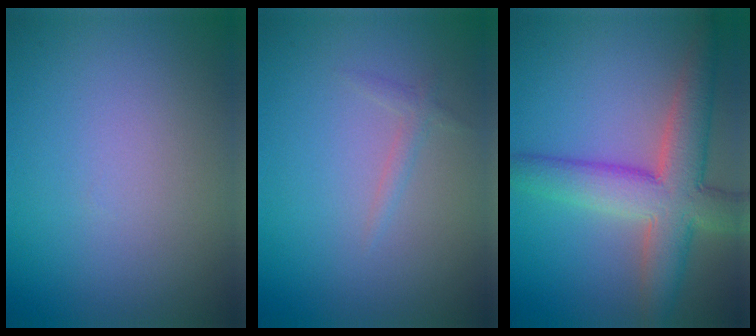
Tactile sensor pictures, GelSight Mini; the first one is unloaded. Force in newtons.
{"total": 0.9, "press": 0.9, "slide": 0.1}
{"total": 7.5, "press": 7.5, "slide": 0.4}